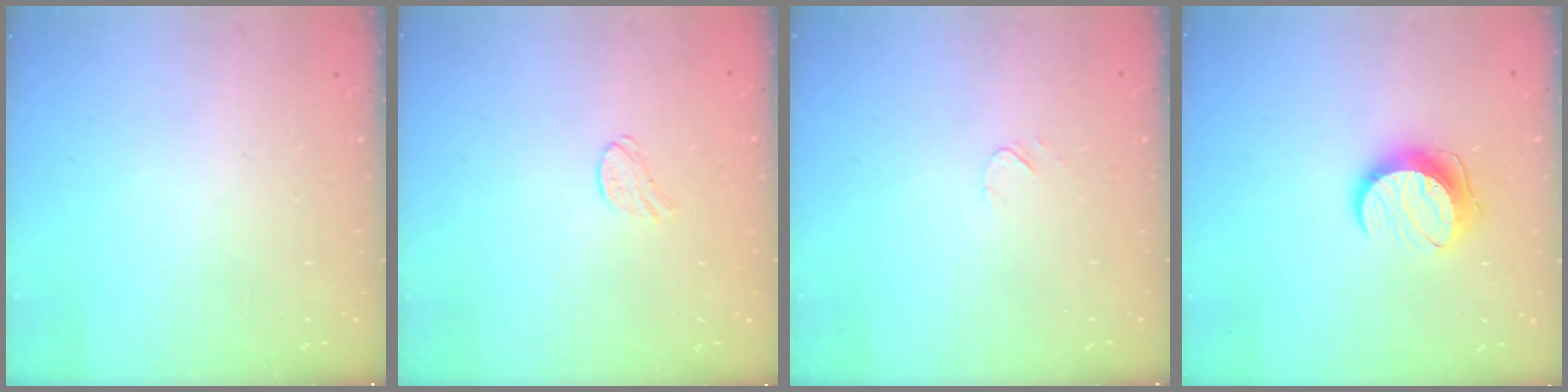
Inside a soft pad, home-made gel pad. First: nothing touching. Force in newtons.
{"total": 5.3, "press": 5.3, "slide": 0.5}
{"total": 3.5, "press": 3.5, "slide": 0.5}
{"total": 10.5, "press": 10.5, "slide": 0.5}